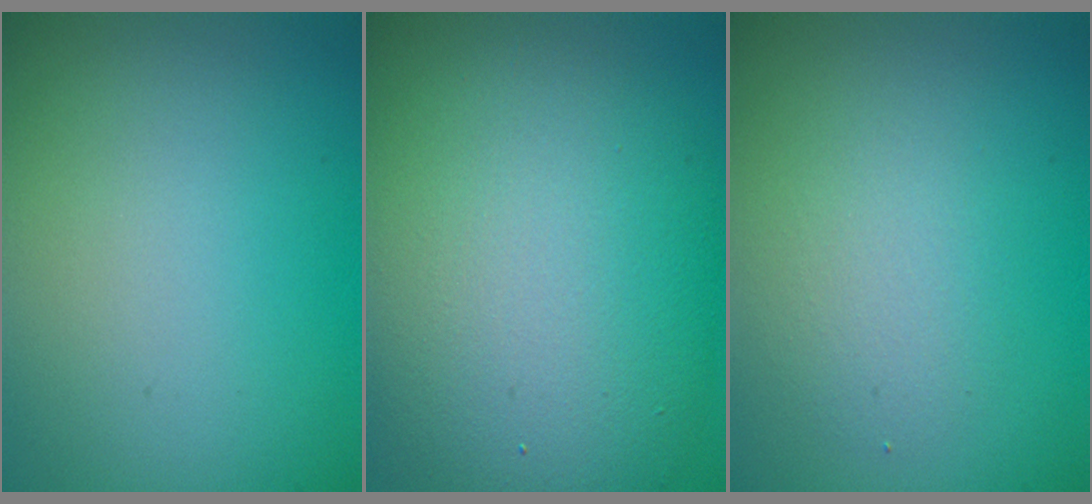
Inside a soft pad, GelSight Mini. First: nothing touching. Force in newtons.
{"total": 10.5, "press": 10.5, "slide": 0.2}
{"total": 2.3, "press": 2.3, "slide": 0.1}